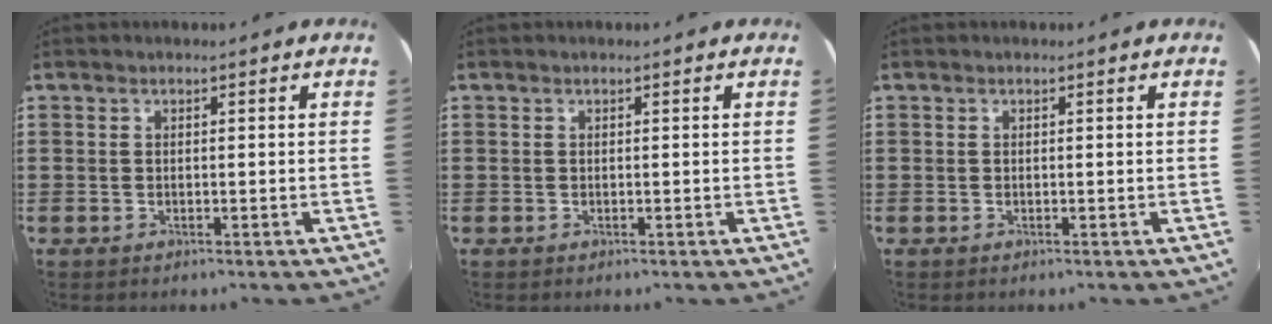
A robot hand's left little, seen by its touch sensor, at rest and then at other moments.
{"total": 0.0}
{"total": 0.0}